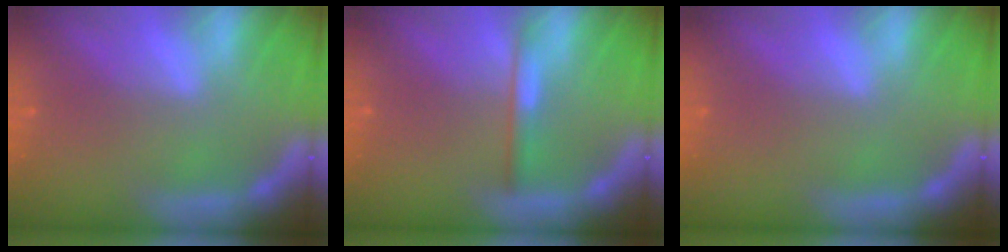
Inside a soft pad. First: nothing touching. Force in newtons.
{"total": 2.0}
{"total": 0.0}